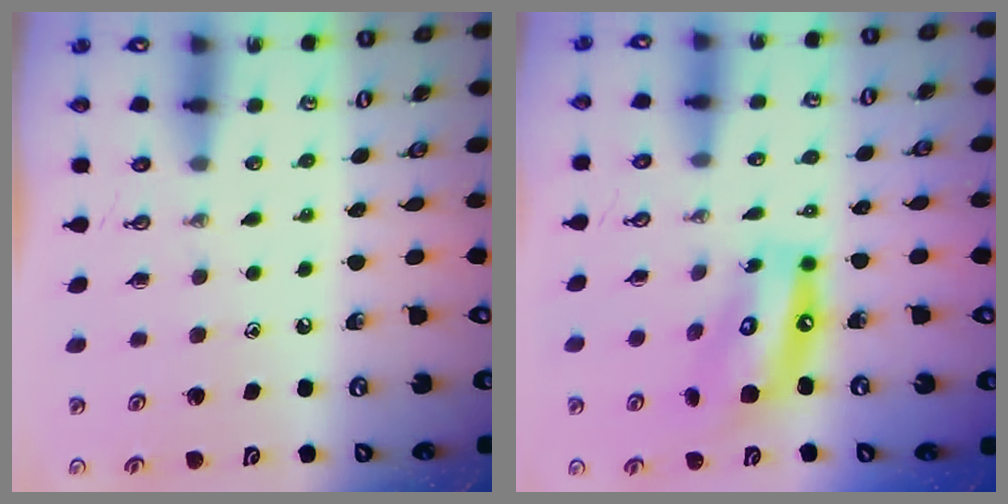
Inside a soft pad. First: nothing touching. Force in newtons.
{"total": 14.1, "press": 14.0, "slide": 1.5}